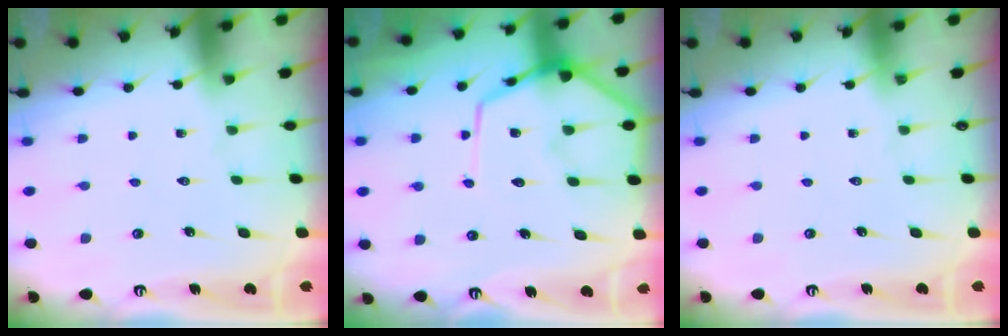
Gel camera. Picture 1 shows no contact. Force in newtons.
{"total": 12.4, "press": 12.4, "slide": 1.1}
{"total": 0.0}